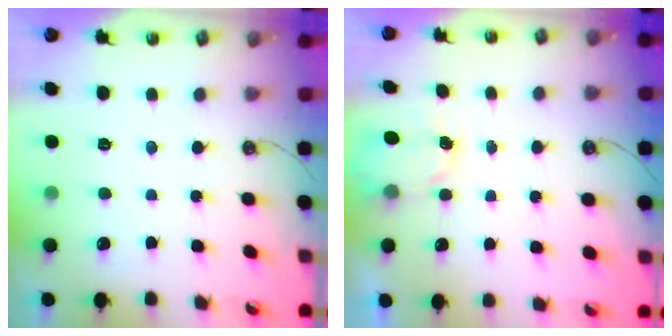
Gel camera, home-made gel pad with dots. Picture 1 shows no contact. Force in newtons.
{"total": 2.6, "press": 2.6, "slide": 0.4}